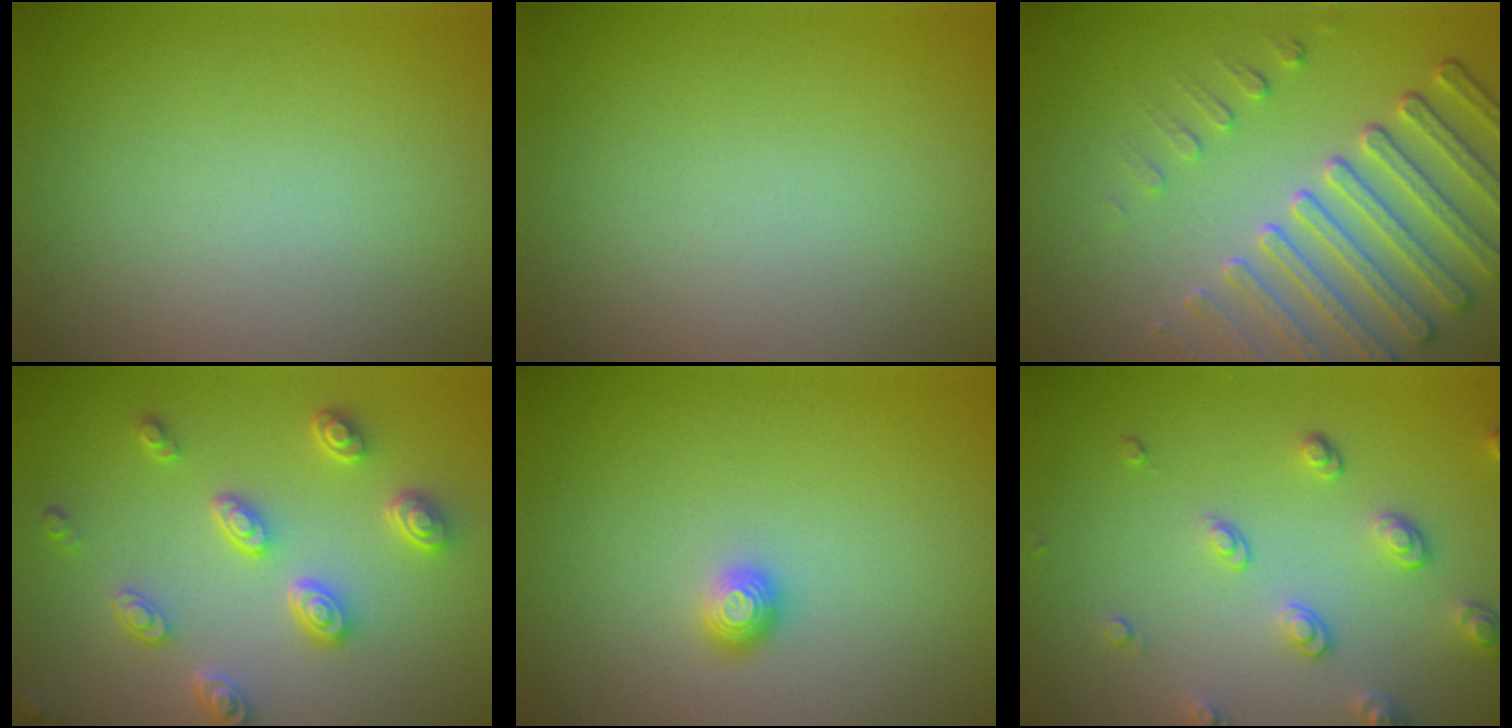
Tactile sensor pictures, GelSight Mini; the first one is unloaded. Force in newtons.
{"total": 0.0}
{"total": 5.9, "press": 4.9, "slide": 3.3}
{"total": 4.5, "press": 3.7, "slide": 2.6}
{"total": 1.1, "press": 1.0, "slide": 0.3}
{"total": 3.3, "press": 2.6, "slide": 2.1}